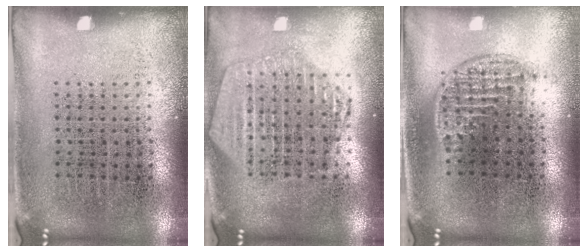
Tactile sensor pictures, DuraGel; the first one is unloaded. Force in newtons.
{"total": 2.2, "press": 2.0, "slide": 1.0}
{"total": 1.2, "press": 1.0, "slide": 0.7}